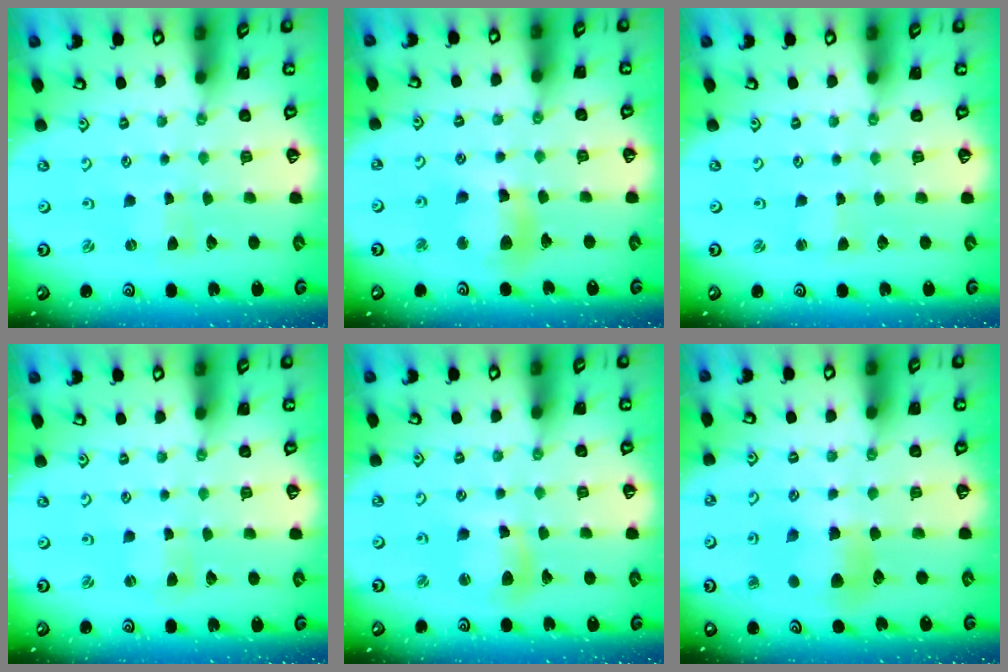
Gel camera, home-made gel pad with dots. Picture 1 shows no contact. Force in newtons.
{"total": 11.1, "press": 10.9, "slide": 2.1}
{"total": 1.1, "press": 1.1, "slide": 0.1}
{"total": 1.1, "press": 1.0, "slide": 0.2}
{"total": 9.2, "press": 9.2, "slide": 1.0}
{"total": 7.0, "press": 7.0, "slide": 0.5}